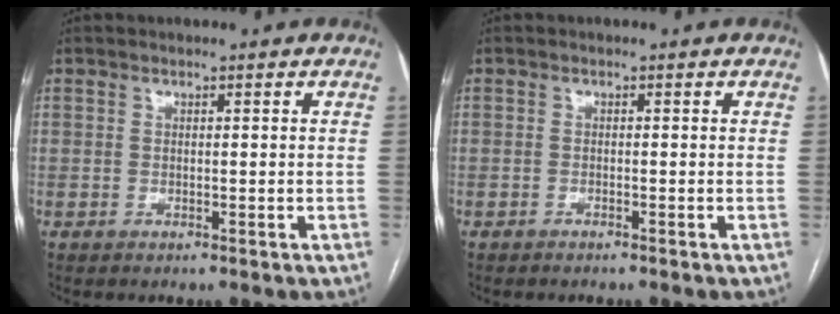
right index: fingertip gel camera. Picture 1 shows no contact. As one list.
[{"total": 0.6, "force": [-0.5, -0.1, 0.2], "torque": [-0.005, 0.000, -0.011]}]